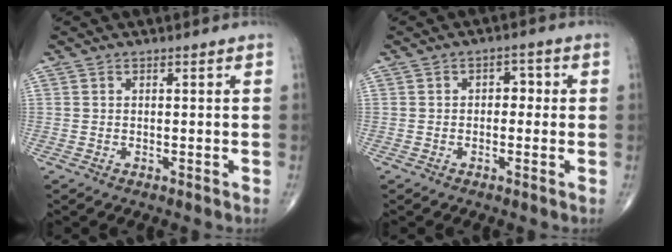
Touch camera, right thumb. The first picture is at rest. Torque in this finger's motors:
{"motor_torque": [-0.45, 0.06, 0.12, 0.38, 0.07]}